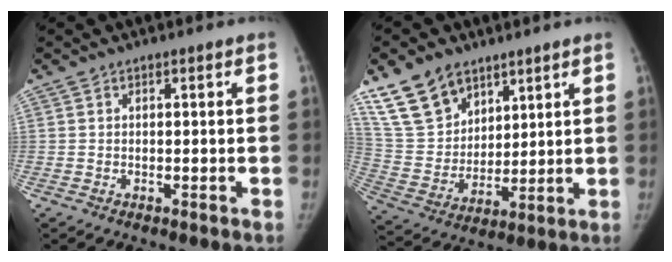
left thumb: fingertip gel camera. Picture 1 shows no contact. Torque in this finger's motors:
{"motor_torque": [1.13, 1.19, 1.02, -1.76, 0.07]}